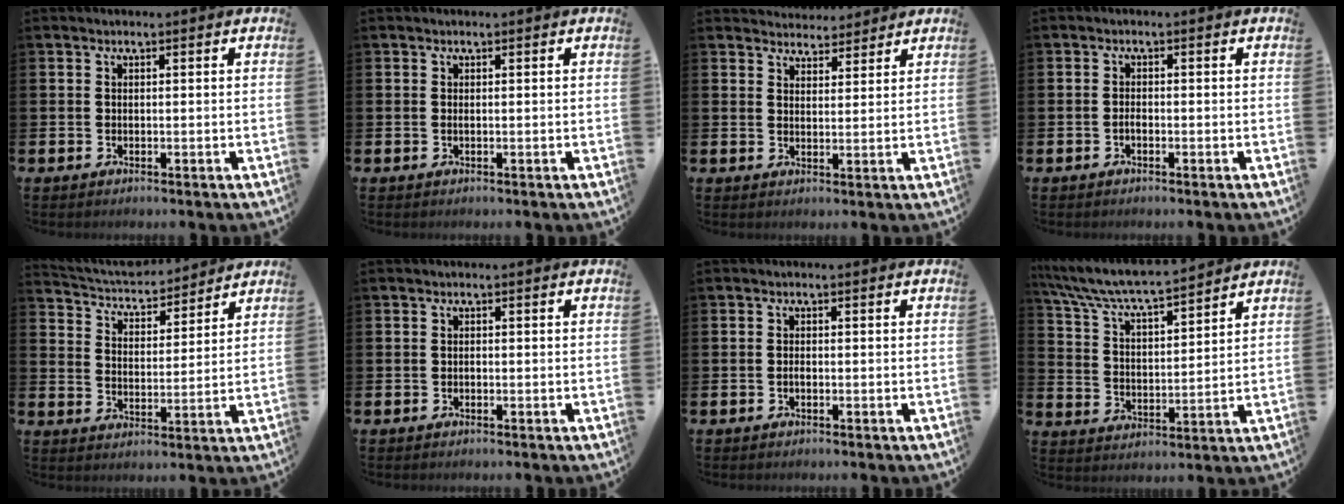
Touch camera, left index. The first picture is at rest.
{"total": 0.0}
{"total": 3.7, "force": [3.5, 1.0, -0.5], "torque": [-0.002, -0.018, 0.064]}
{"total": 0.9, "force": [-0.6, 0.4, 0.6], "torque": [-0.012, -0.002, -0.011]}
{"total": 5.0, "force": [4.8, 1.2, 0.5], "torque": [-0.040, -0.034, 0.082]}
{"total": 0.0}
{"total": 0.6, "force": [-0.3, 0.3, 0.5], "torque": [-0.017, 0.003, -0.005]}
{"total": 7.2, "force": [6.8, 0.4, 2.1], "torque": [-0.075, -0.049, 0.117]}